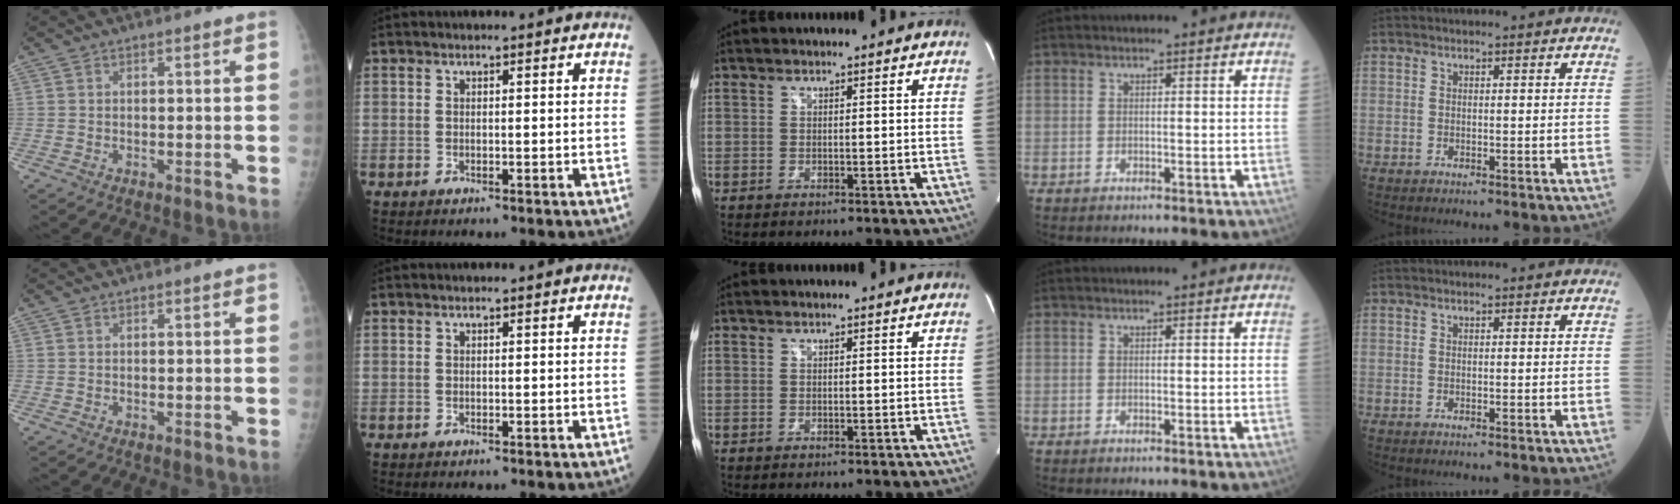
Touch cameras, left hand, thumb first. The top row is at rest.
{}